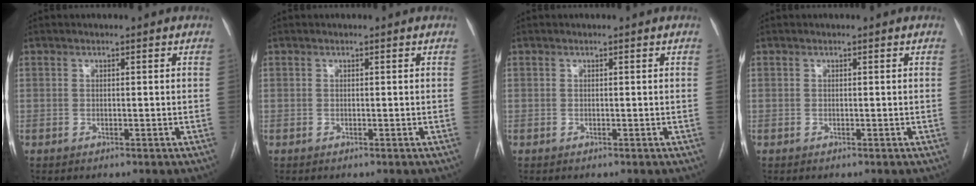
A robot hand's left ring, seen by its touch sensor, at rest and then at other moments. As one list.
[{"total": 0.0}, {"total": 0.0}, {"total": 0.0}]